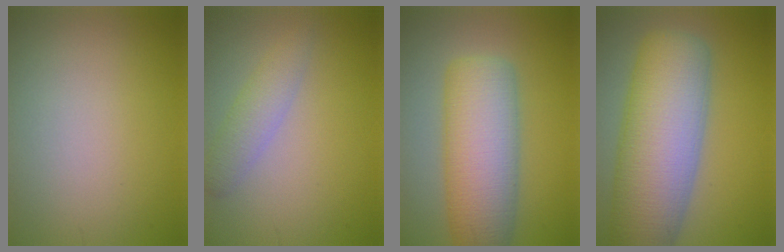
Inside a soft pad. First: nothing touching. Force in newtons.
{"total": 2.5, "press": 2.5, "slide": 0.2}
{"total": 9.1, "press": 9.1, "slide": 0.3}
{"total": 12.4, "press": 12.4, "slide": 0.5}